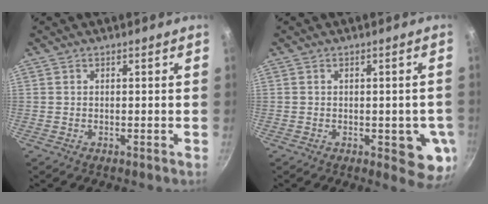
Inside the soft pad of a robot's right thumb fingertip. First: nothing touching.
{"total": 7.7, "force": [-1.5, 3.6, 6.7], "torque": [-0.048, -0.005, -0.017]}